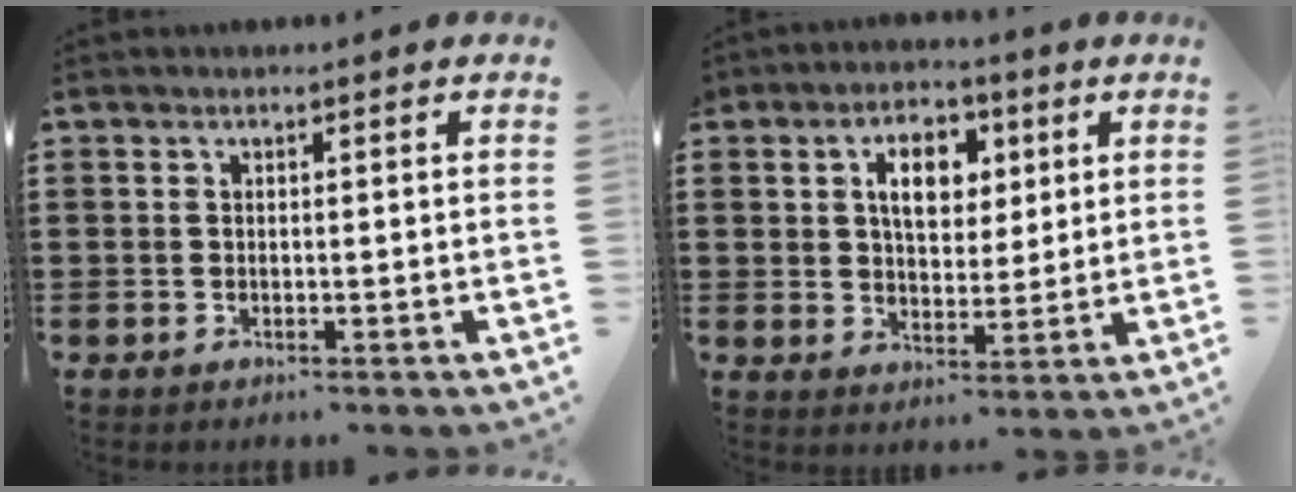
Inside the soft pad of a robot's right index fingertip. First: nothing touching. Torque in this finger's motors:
{"motor_torque": [1.98, 0.16, 1.05, 0.14]}